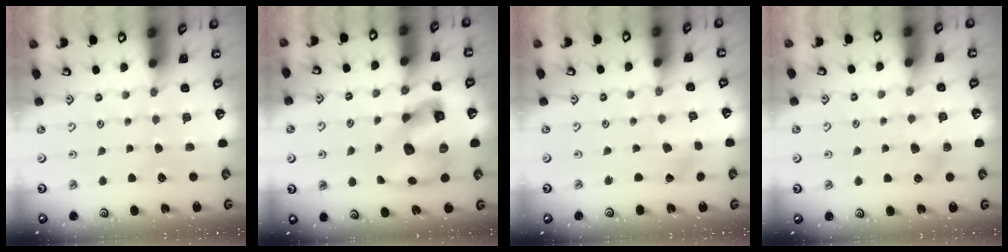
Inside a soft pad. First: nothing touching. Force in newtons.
{"total": 15.0, "press": 14.8, "slide": 2.3}
{"total": 0.0}
{"total": 6.1, "press": 6.1, "slide": 0.4}